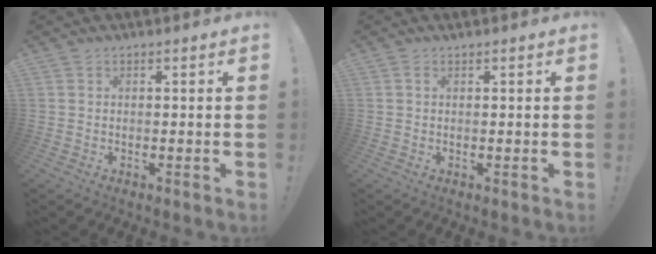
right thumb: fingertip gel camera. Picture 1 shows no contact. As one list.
[{"total": 0.5, "force": [0.3, 0.1, 0.4], "torque": [-0.002, -0.003, 0.004]}]